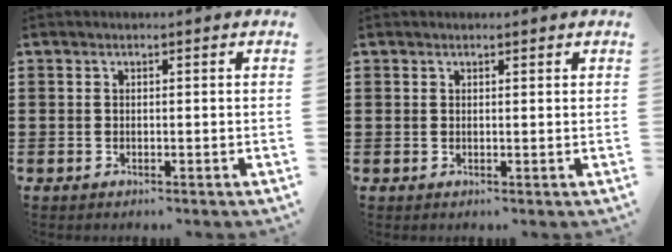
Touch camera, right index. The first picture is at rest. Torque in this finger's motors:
{"motor_torque": [0.08, 1.19, -1.05, -0.21]}